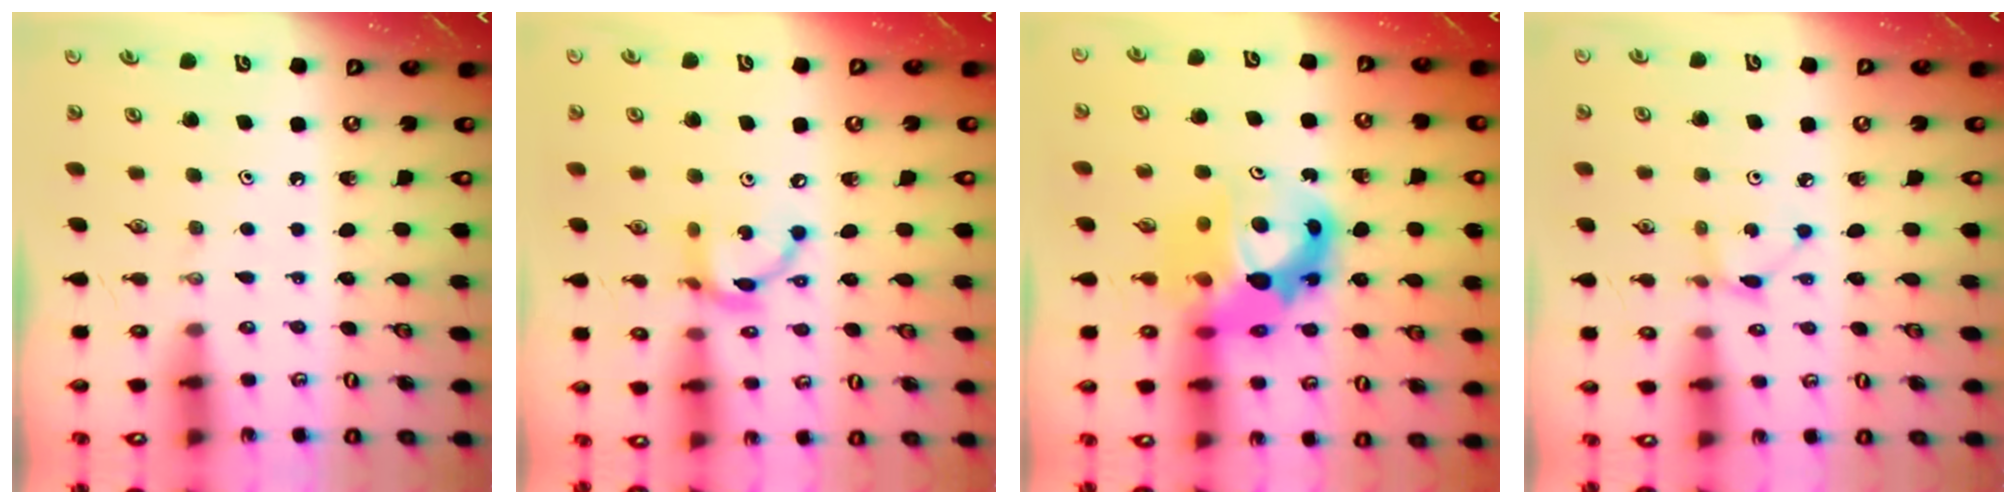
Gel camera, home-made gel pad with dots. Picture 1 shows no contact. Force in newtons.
{"total": 11.0, "press": 11.0, "slide": 0.7}
{"total": 15.7, "press": 15.6, "slide": 1.3}
{"total": 1.8, "press": 1.8, "slide": 0.3}